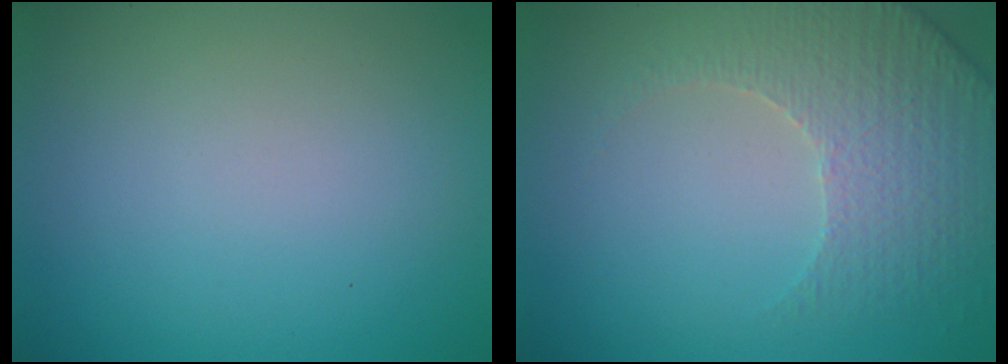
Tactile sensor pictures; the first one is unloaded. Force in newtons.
{"total": 4.7, "press": 3.6, "slide": 3.0}